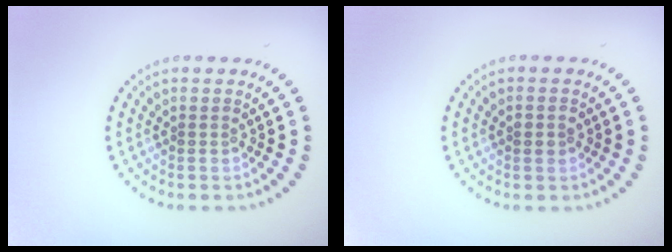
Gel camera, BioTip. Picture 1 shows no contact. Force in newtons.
{"total": 1.1, "press": 1.1, "slide": 0.2}